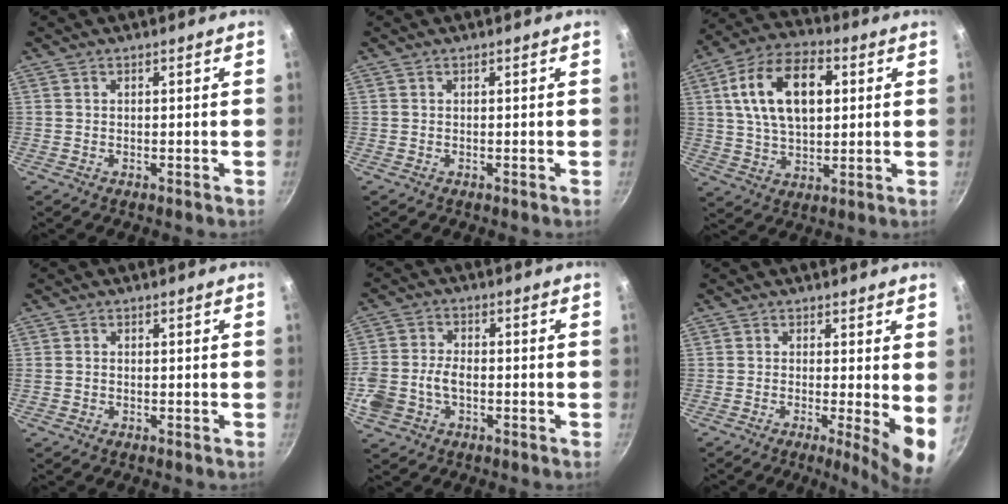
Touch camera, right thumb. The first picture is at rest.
{"total": 0.0}
{"total": 17.0, "force": [4.0, 10.0, 13.1], "torque": [-0.208, 0.008, 0.063]}
{"total": 0.7, "force": [-0.2, 0.6, 0.3], "torque": [-0.006, 0.002, -0.002]}
{"total": 8.9, "force": [-2.2, 6.0, 6.3], "torque": [-0.128, 0.024, -0.046]}
{"total": 7.3, "force": [-0.6, 1.3, 7.2], "torque": [-0.092, -0.016, -0.009]}